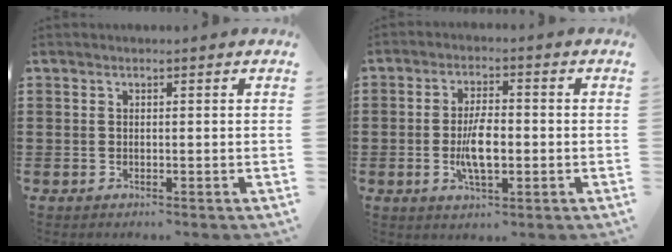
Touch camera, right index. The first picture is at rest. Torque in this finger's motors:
{"motor_torque": [1.56, 0.57, 0.77, 0.21]}